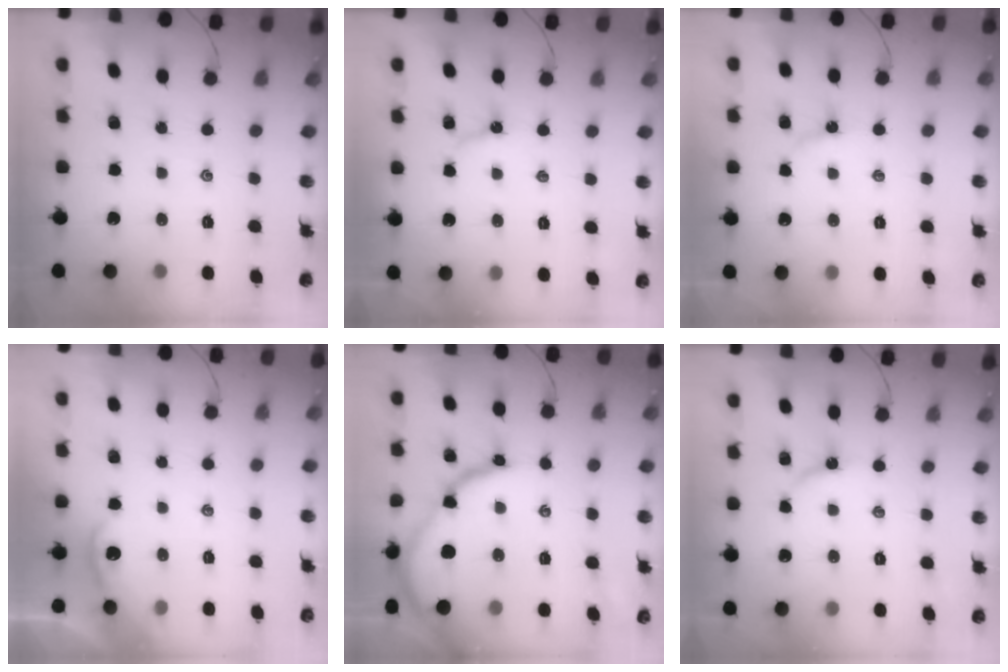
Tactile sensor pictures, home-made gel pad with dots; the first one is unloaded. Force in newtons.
{"total": 4.0, "press": 4.0, "slide": 0.3}
{"total": 3.6, "press": 3.6, "slide": 0.5}
{"total": 2.0, "press": 2.0, "slide": 0.1}
{"total": 12.5, "press": 12.4, "slide": 0.8}
{"total": 5.8, "press": 5.7, "slide": 0.8}